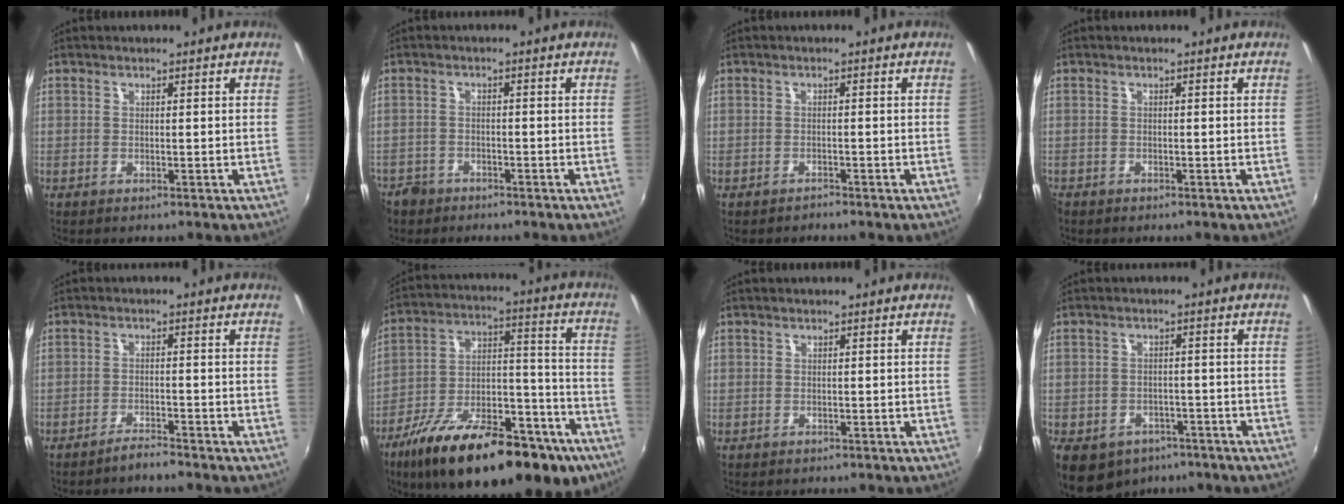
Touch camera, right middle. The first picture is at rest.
{"total": 4.6, "force": [-3.6, 2.7, 0.9], "torque": [-0.040, -0.008, -0.067]}
{"total": 1.4, "force": [-1.3, 0.4, 0.3], "torque": [-0.009, -0.003, -0.020]}
{"total": 0.9, "force": [-0.8, 0.3, 0.4], "torque": [-0.010, -0.003, -0.014]}
{"total": 2.6, "force": [-2.5, 0.0, 0.7], "torque": [-0.027, -0.001, -0.046]}
{"total": 30.2, "force": [-19.0, 12.0, 20.2], "torque": [-0.303, -0.007, -0.274]}
{"total": 0.9, "force": [-0.3, 0.8, -0.1], "torque": [-0.001, 0.002, -0.002]}
{"total": 14.5, "force": [-9.2, 9.2, 6.3], "torque": [-0.157, -0.016, -0.125]}